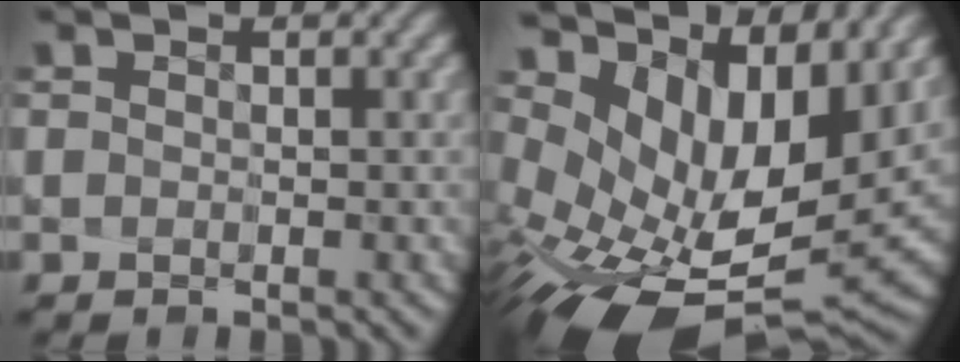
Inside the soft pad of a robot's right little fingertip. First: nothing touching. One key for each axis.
{"total": 14.0, "fx": 1.7, "fy": 7.5, "fz": 11.7, "tx": -0.189, "ty": -0.030, "tz": 0.069}